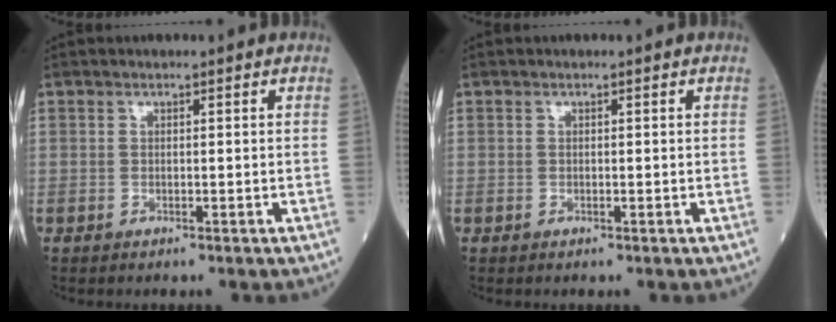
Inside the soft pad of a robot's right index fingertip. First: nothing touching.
{"total": 0.0}